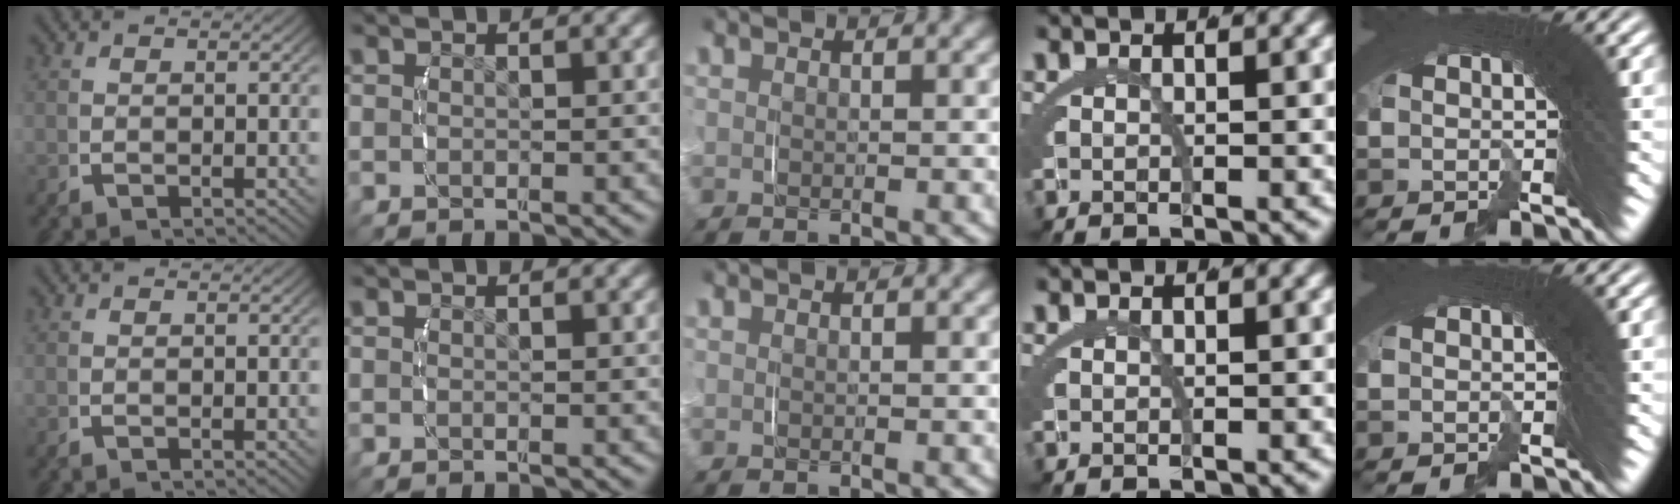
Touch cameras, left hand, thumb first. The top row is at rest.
{}